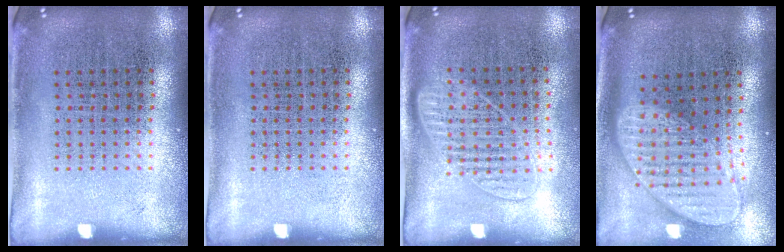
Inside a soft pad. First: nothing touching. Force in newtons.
{"total": 0.0}
{"total": 1.3, "press": 1.2, "slide": 0.5}
{"total": 2.0, "press": 1.6, "slide": 1.2}